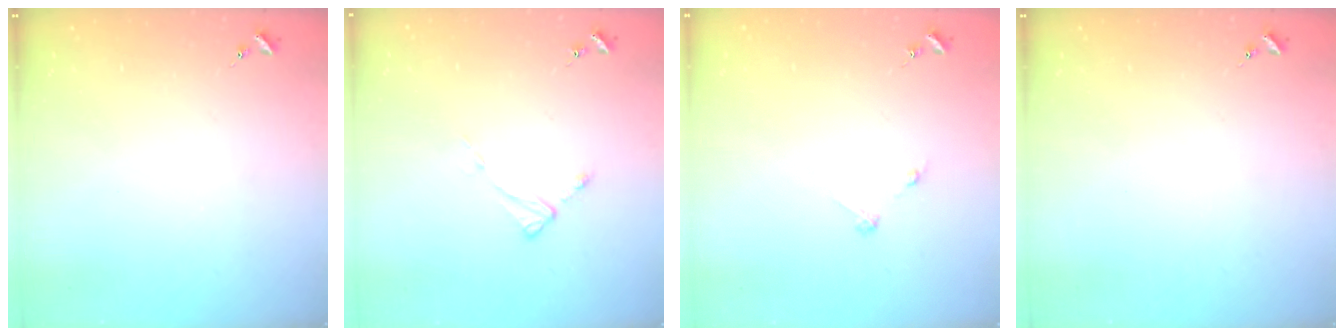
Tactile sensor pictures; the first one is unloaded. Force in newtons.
{"total": 2.6, "press": 2.6, "slide": 0.4}
{"total": 2.7, "press": 2.7, "slide": 0.3}
{"total": 0.0}